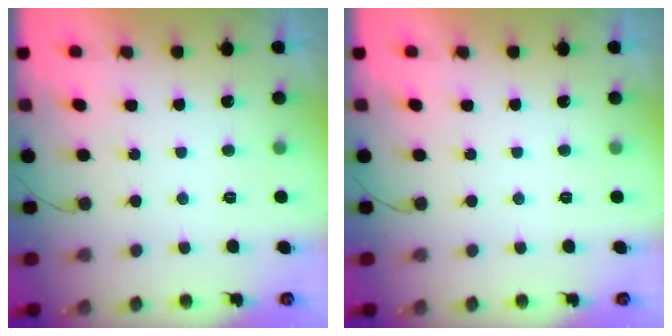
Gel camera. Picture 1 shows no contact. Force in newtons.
{"total": 0.0}